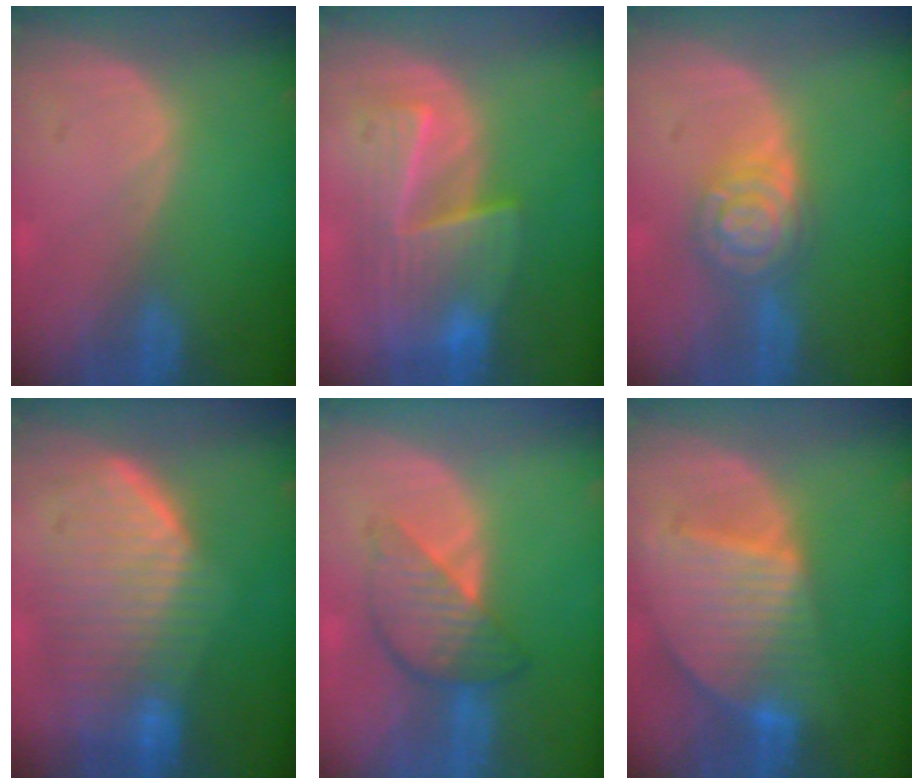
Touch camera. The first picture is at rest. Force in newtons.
{"total": 8.8, "press": 8.3, "slide": 2.9}
{"total": 6.3, "press": 6.3, "slide": 0.5}
{"total": 10.3, "press": 9.1, "slide": 4.8}
{"total": 6.0, "press": 6.0, "slide": 0.4}
{"total": 9.5, "press": 8.2, "slide": 4.8}